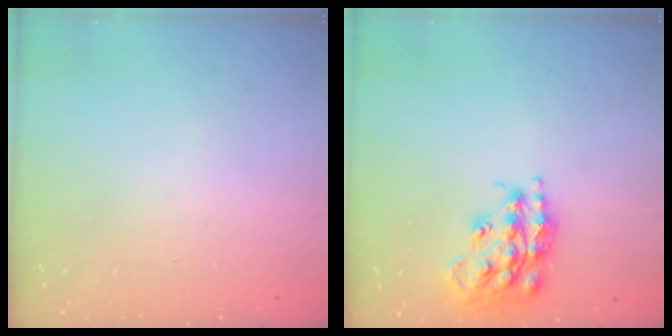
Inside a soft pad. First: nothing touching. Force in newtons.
{"total": 17.0, "press": 16.9, "slide": 1.2}